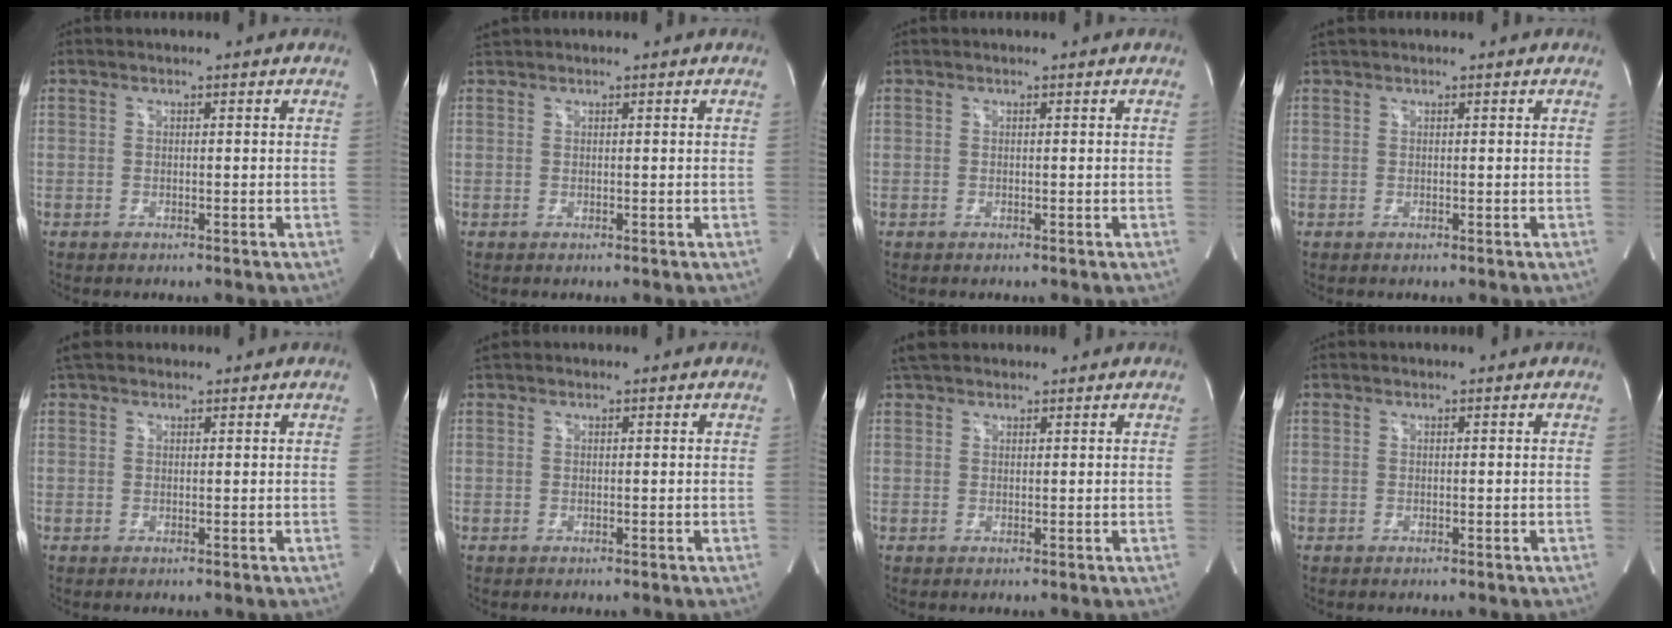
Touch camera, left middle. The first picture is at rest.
{"total": 1.1, "force": [1.1, -0.2, 0.2], "torque": [-0.012, 0.018, 0.029]}
{"total": 0.0}
{"total": 1.3, "force": [1.2, -0.1, 0.5], "torque": [-0.016, 0.025, 0.028]}
{"total": 3.1, "force": [2.6, 1.4, 0.9], "torque": [-0.019, 0.027, 0.043]}
{"total": 0.8, "force": [0.8, 0.3, 0.1], "torque": [-0.013, 0.018, 0.018]}
{"total": 4.2, "force": [3.6, 1.5, 1.4], "torque": [-0.026, 0.029, 0.064]}
{"total": 0.0}